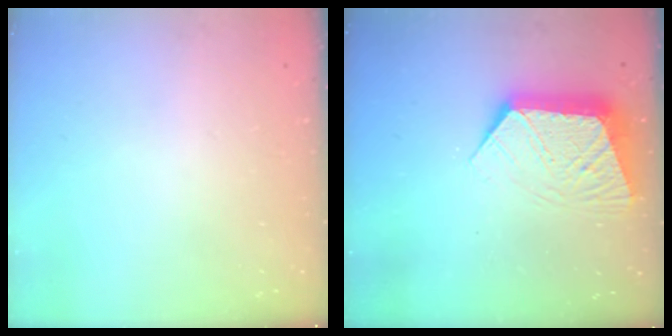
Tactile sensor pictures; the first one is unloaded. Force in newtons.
{"total": 11.2, "press": 11.1, "slide": 0.8}